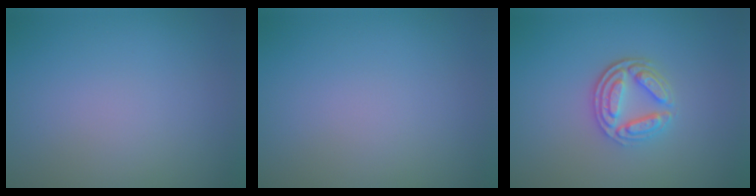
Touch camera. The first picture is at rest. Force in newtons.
{"total": 0.0}
{"total": 3.9, "press": 3.2, "slide": 2.2}